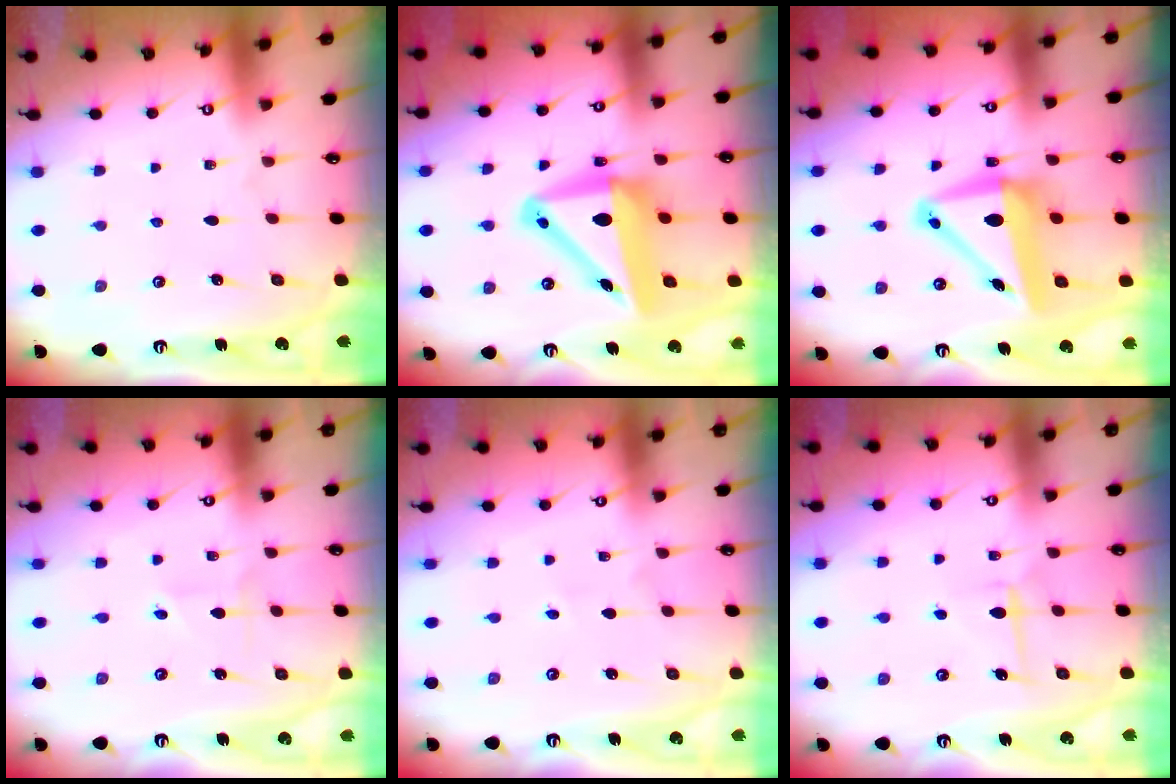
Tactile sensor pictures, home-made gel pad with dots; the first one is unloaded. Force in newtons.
{"total": 12.7, "press": 12.4, "slide": 2.6}
{"total": 10.4, "press": 10.2, "slide": 2.1}
{"total": 1.8, "press": 1.8, "slide": 0.1}
{"total": 1.7, "press": 1.6, "slide": 0.5}
{"total": 6.5, "press": 6.4, "slide": 1.3}